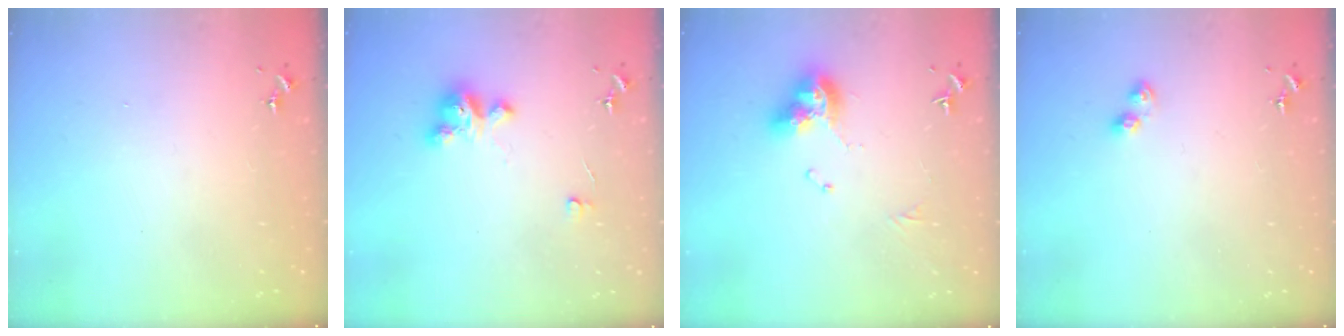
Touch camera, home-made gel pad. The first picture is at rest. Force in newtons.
{"total": 5.3, "press": 5.3, "slide": 0.3}
{"total": 11.9, "press": 11.9, "slide": 1.3}
{"total": 4.2, "press": 4.2, "slide": 0.4}